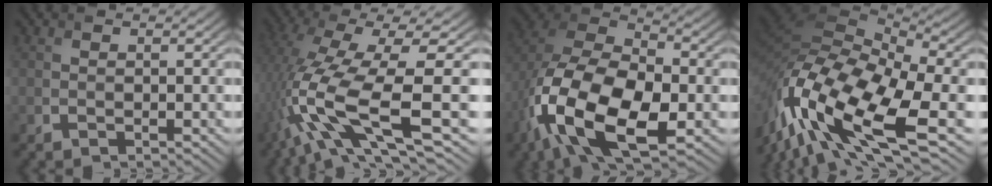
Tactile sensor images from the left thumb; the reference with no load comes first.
{"total": 15.1, "force": [-2.8, 3.6, 14.3], "torque": [-0.307, -0.003, -0.036]}
{"total": 17.8, "force": [-6.9, 9.5, 13.4], "torque": [-0.293, -0.034, -0.127]}
{"total": 18.5, "force": [-7.9, 7.5, 15.0], "torque": [-0.349, -0.046, -0.129]}